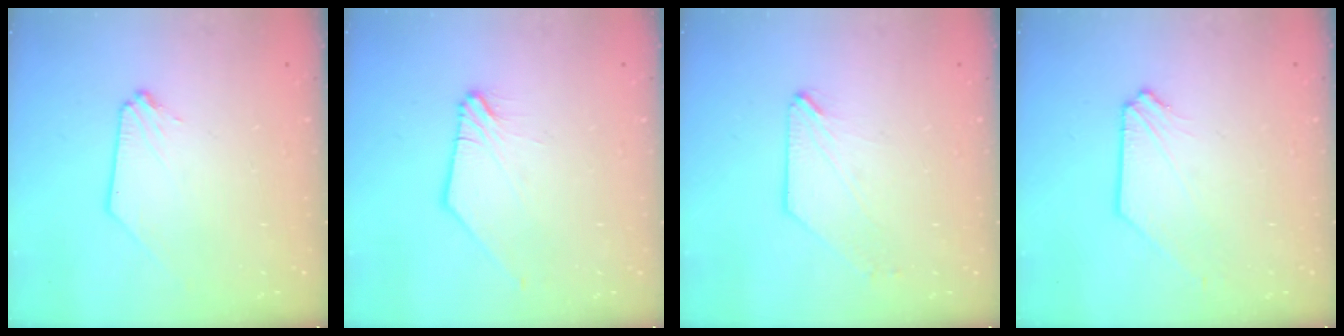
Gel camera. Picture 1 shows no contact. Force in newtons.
{"total": 1.0, "press": 1.0, "slide": 0.2}
{"total": 0.7, "press": 0.7, "slide": 0.1}
{"total": 1.4, "press": 1.4, "slide": 0.2}